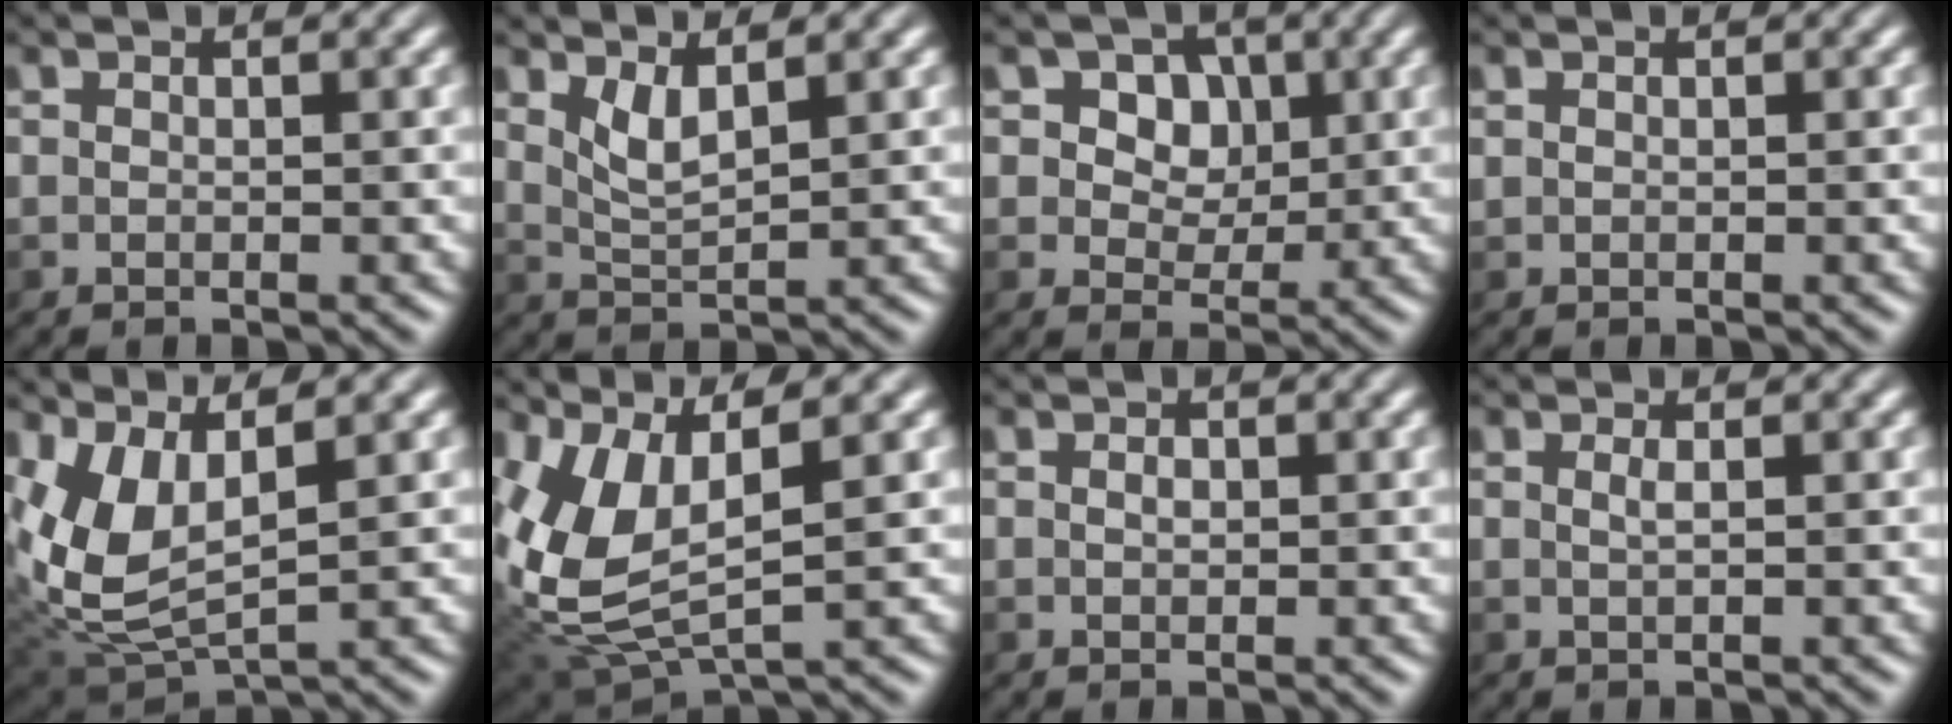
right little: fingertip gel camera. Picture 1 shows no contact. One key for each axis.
{"total": 2.0, "fx": 1.3, "fy": 0.4, "fz": 1.5, "tx": -0.039, "ty": -0.005, "tz": 0.035}
{"total": 7.7, "fx": 3.4, "fy": 5.8, "fz": 3.7, "tx": -0.063, "ty": 0.011, "tz": 0.040}
{"total": 0.0}
{"total": 5.3, "fx": 1.5, "fy": 2.5, "fz": 4.4, "tx": -0.115, "ty": -0.012, "tz": 0.042}
{"total": 7.1, "fx": 1.5, "fy": 3.1, "fz": 6.2, "tx": -0.150, "ty": -0.003, "tz": 0.038}
{"total": 0.5, "fx": 0.1, "fy": 0.4, "fz": 0.4, "tx": -0.005, "ty": 0.005, "tz": 0.000}
{"total": 0.6, "fx": 0.2, "fy": 0.0, "fz": 0.6, "tx": -0.006, "ty": -0.001, "tz": 0.005}